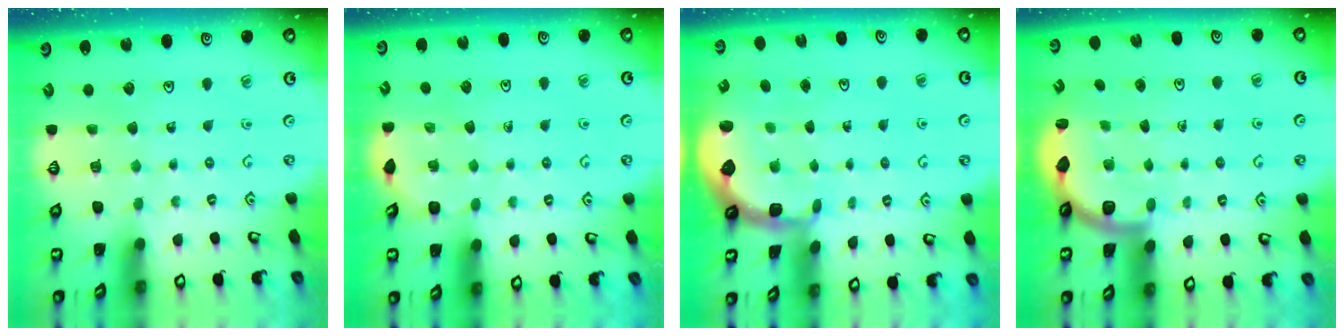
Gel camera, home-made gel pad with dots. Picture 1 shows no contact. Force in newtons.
{"total": 2.2, "press": 2.0, "slide": 1.1}
{"total": 2.4, "press": 1.7, "slide": 1.7}
{"total": 2.5, "press": 2.4, "slide": 0.7}